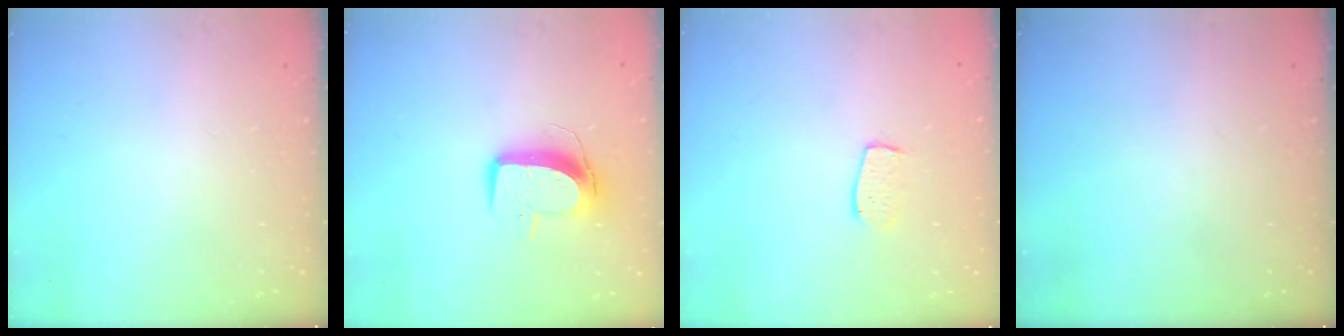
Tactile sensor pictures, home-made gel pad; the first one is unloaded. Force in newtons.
{"total": 10.3, "press": 10.3, "slide": 0.7}
{"total": 6.3, "press": 6.2, "slide": 0.5}
{"total": 0.0}